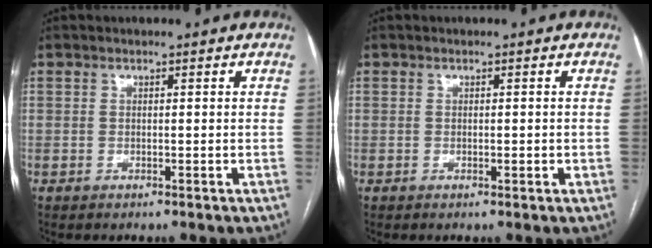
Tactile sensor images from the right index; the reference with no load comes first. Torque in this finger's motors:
{"motor_torque": [-0.01, 0.27, 0.10, 0.05]}